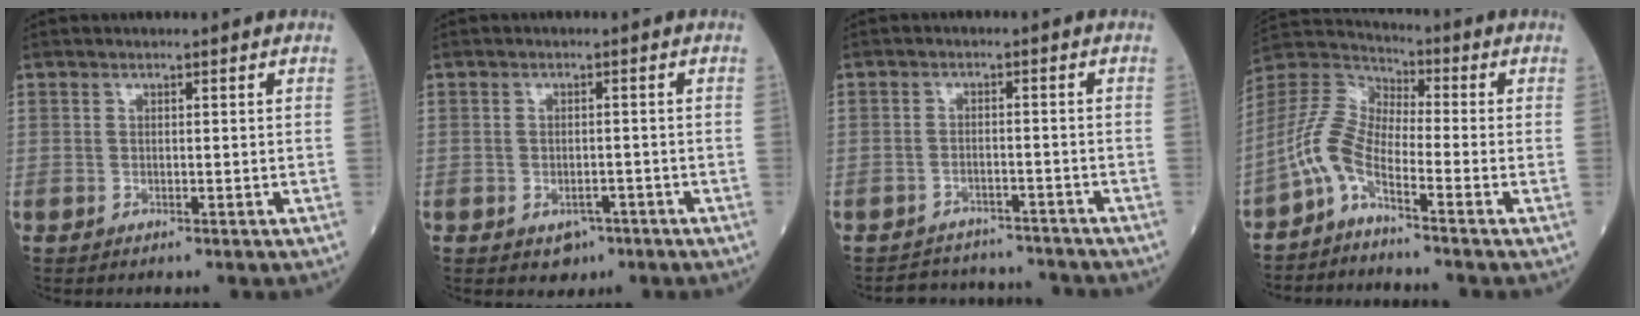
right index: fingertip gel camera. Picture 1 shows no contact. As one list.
[{"total": 2.9, "force": [-1.5, 2.0, 1.6], "torque": [-0.018, 0.001, -0.012]}, {"total": 7.1, "force": [-6.6, 2.5, -0.5], "torque": [0.014, 0.024, -0.088]}, {"total": 6.8, "force": [-4.2, 2.0, 5.0], "torque": [-0.125, 0.014, -0.099]}]